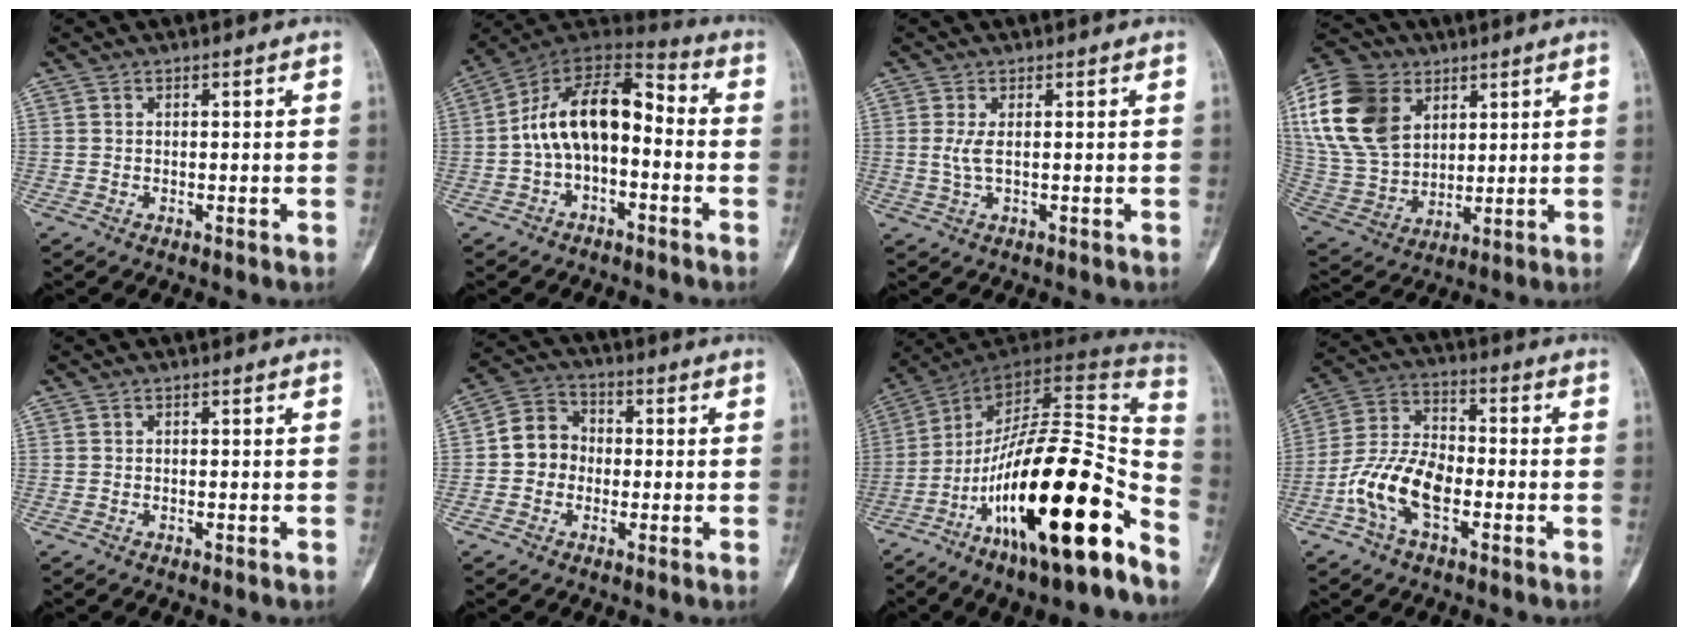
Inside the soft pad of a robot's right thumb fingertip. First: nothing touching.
{"total": 14.8, "force": [-1.6, 8.5, 12.0], "torque": [-0.188, 0.060, -0.040]}
{"total": 2.6, "force": [0.2, 0.7, 2.4], "torque": [-0.068, -0.002, 0.009]}
{"total": 19.7, "force": [7.3, 13.9, 12.0], "torque": [-0.236, -0.011, 0.142]}
{"total": 0.0}
{"total": 7.3, "force": [-0.7, 6.5, 3.3], "torque": [-0.031, 0.026, -0.028]}
{"total": 27.8, "force": [-14.8, 7.1, 22.5], "torque": [-0.324, 0.081, -0.240]}
{"total": 12.1, "force": [-4.2, 6.4, 9.3], "torque": [-0.184, 0.033, -0.084]}